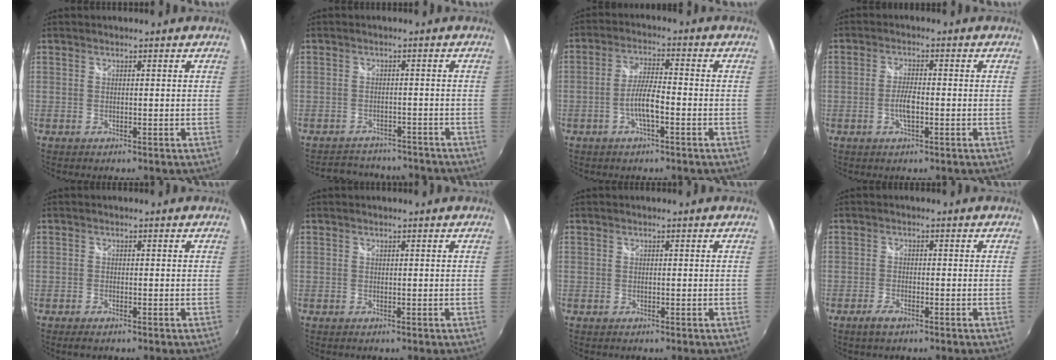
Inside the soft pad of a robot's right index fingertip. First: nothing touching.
{"total": 8.3, "force": [-7.4, 3.4, 1.6], "torque": [-0.042, 0.018, -0.100]}
{"total": 5.6, "force": [-2.3, 1.0, 5.0], "torque": [-0.100, 0.004, -0.042]}
{"total": 3.6, "force": [-1.1, 1.1, 3.2], "torque": [-0.068, 0.000, -0.023]}
{"total": 1.3, "force": [-1.0, 0.4, 0.6], "torque": [-0.015, -0.006, -0.021]}
{"total": 0.0}
{"total": 0.0}
{"total": 2.5, "force": [-1.8, 0.8, 1.5], "torque": [-0.039, -0.004, -0.038]}